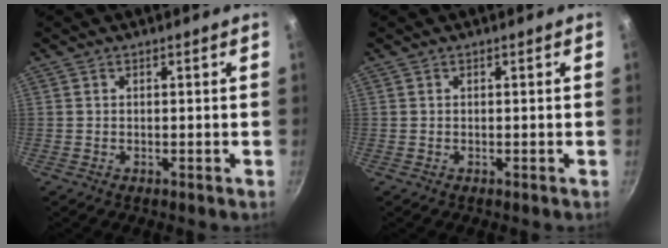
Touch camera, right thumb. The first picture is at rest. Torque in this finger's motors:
{"motor_torque": [-0.01, -0.02, 0.15, 0.09, 0.00]}